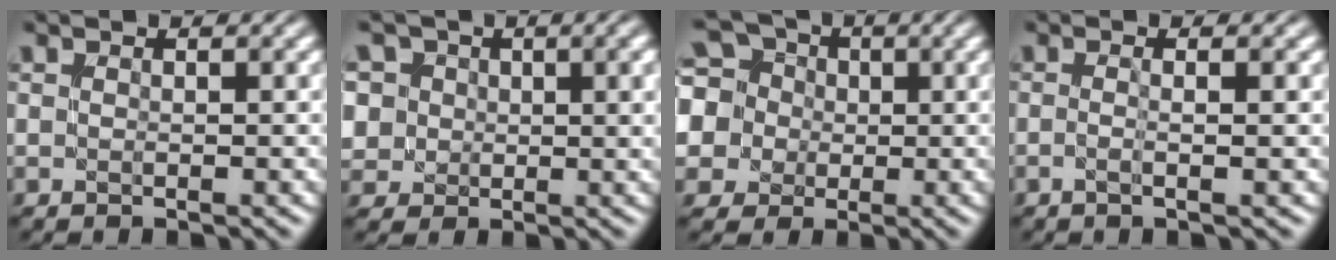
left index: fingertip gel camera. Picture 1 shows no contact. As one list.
[{"total": 5.7, "force": [1.8, 4.6, 2.9], "torque": [-0.072, 0.013, 0.022]}, {"total": 9.3, "force": [1.7, 8.3, 3.8], "torque": [-0.105, 0.034, -0.005]}, {"total": 3.1, "force": [0.4, 1.4, 2.7], "torque": [-0.019, 0.000, -0.024]}]